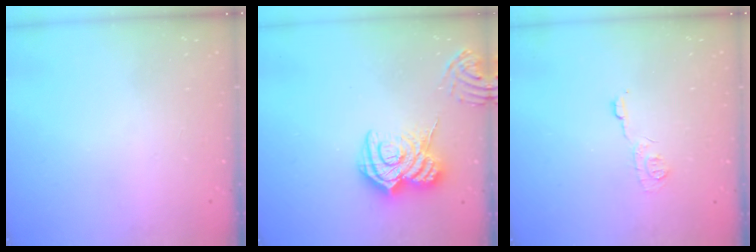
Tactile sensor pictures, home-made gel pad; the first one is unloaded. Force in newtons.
{"total": 14.7, "press": 14.7, "slide": 1.3}
{"total": 6.1, "press": 6.0, "slide": 0.6}